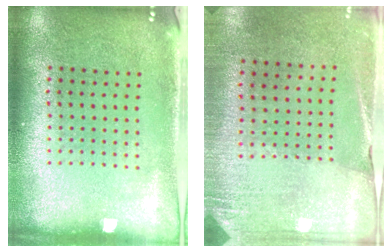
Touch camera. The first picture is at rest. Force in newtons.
{"total": 2.6, "press": 2.4, "slide": 1.0}